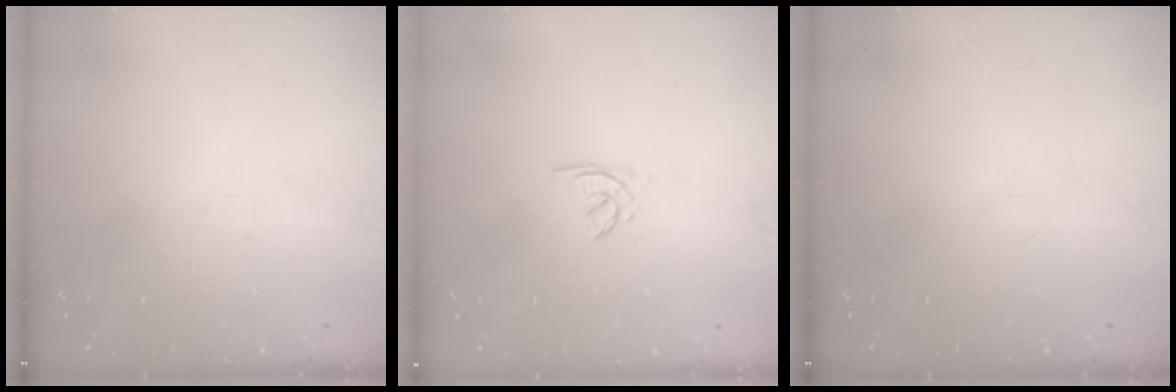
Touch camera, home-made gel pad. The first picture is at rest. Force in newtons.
{"total": 1.4, "press": 1.4, "slide": 0.2}
{"total": 0.0}